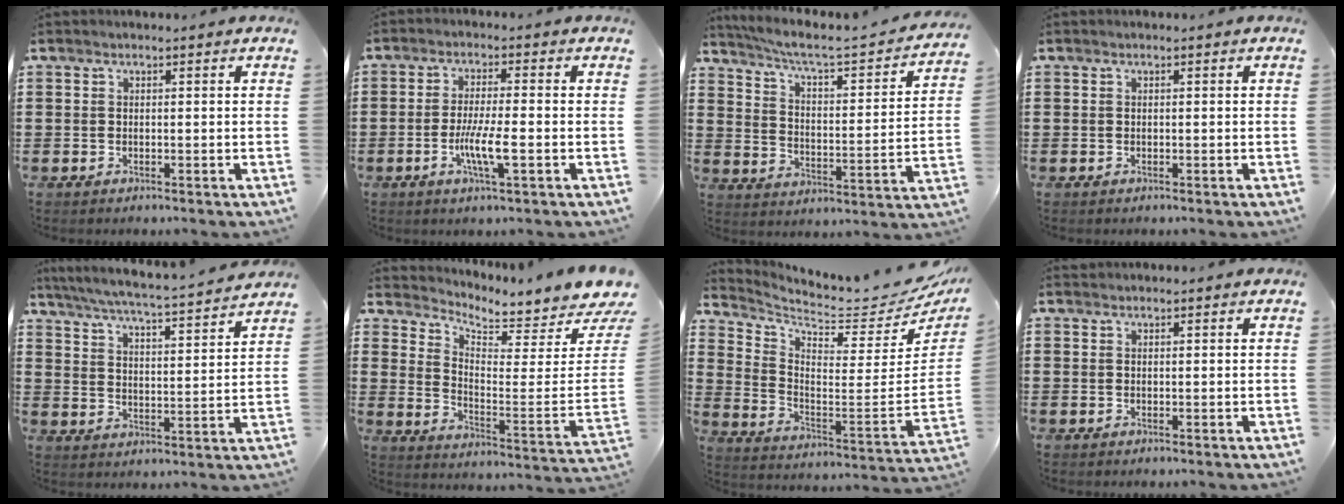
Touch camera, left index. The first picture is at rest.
{"total": 6.0, "force": [-1.7, 0.7, 5.7], "torque": [-0.108, -0.010, -0.032]}
{"total": 4.2, "force": [3.3, 0.3, 2.7], "torque": [-0.070, -0.033, 0.044]}
{"total": 0.0}
{"total": 4.7, "force": [4.3, -0.5, 1.7], "torque": [-0.056, -0.038, 0.066]}
{"total": 4.5, "force": [4.3, 0.2, 1.0], "torque": [-0.044, -0.057, 0.069]}
{"total": 5.5, "force": [5.1, 0.7, 1.9], "torque": [-0.059, -0.064, 0.082]}
{"total": 0.7, "force": [0.6, 0.2, 0.0], "torque": [-0.002, 0.000, 0.013]}